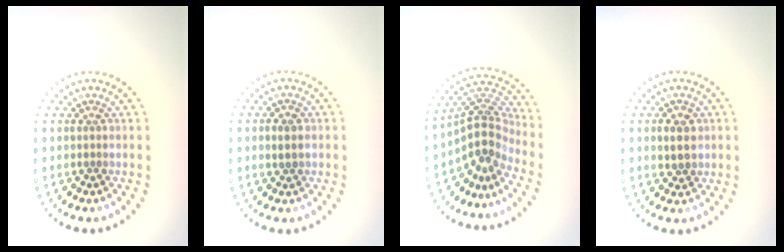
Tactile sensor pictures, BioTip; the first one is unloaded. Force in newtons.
{"total": 1.2, "press": 1.2, "slide": 0.1}
{"total": 4.1, "press": 2.8, "slide": 3.0}
{"total": 2.1, "press": 2.1, "slide": 0.4}